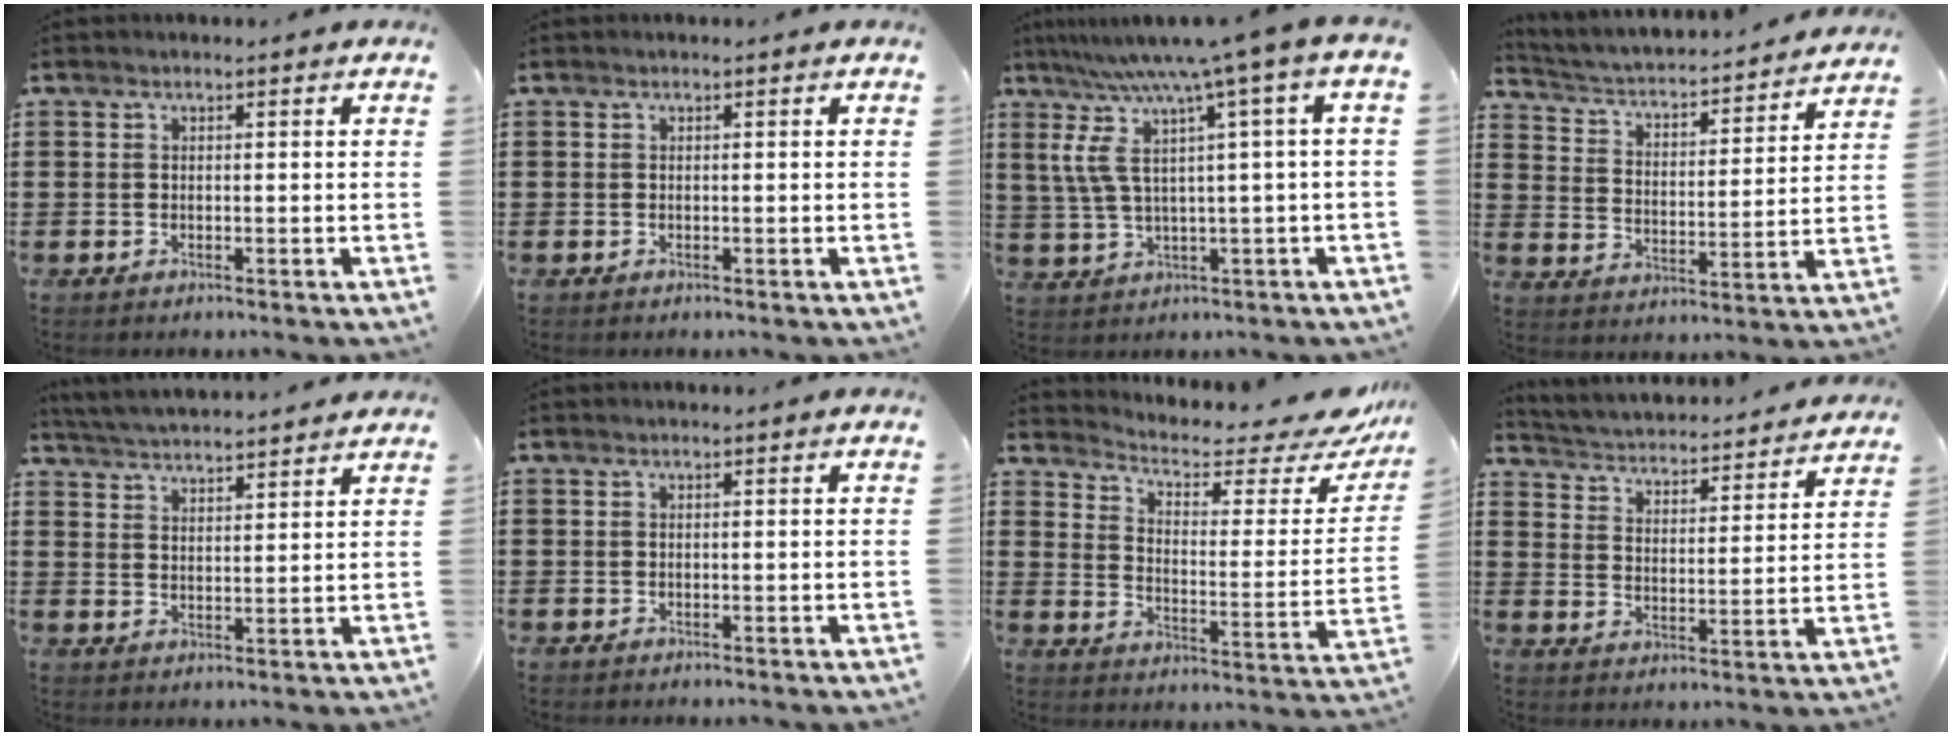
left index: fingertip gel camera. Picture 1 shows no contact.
{"total": 0.0}
{"total": 8.7, "force": [3.1, 0.3, 8.1], "torque": [-0.185, -0.031, 0.039]}
{"total": 2.7, "force": [2.5, 0.3, 0.8], "torque": [-0.033, -0.028, 0.030]}
{"total": 4.1, "force": [4.1, -0.3, 0.3], "torque": [-0.023, -0.020, 0.073]}
{"total": 0.0}
{"total": 4.5, "force": [3.5, 1.3, 2.5], "torque": [-0.052, -0.033, 0.052]}
{"total": 3.0, "force": [3.0, -0.2, -0.1], "torque": [-0.020, -0.033, 0.041]}